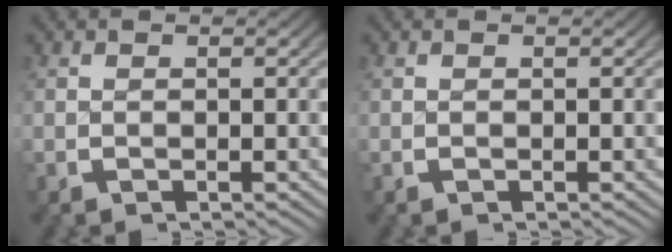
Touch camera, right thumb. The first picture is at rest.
{"total": 0.0}